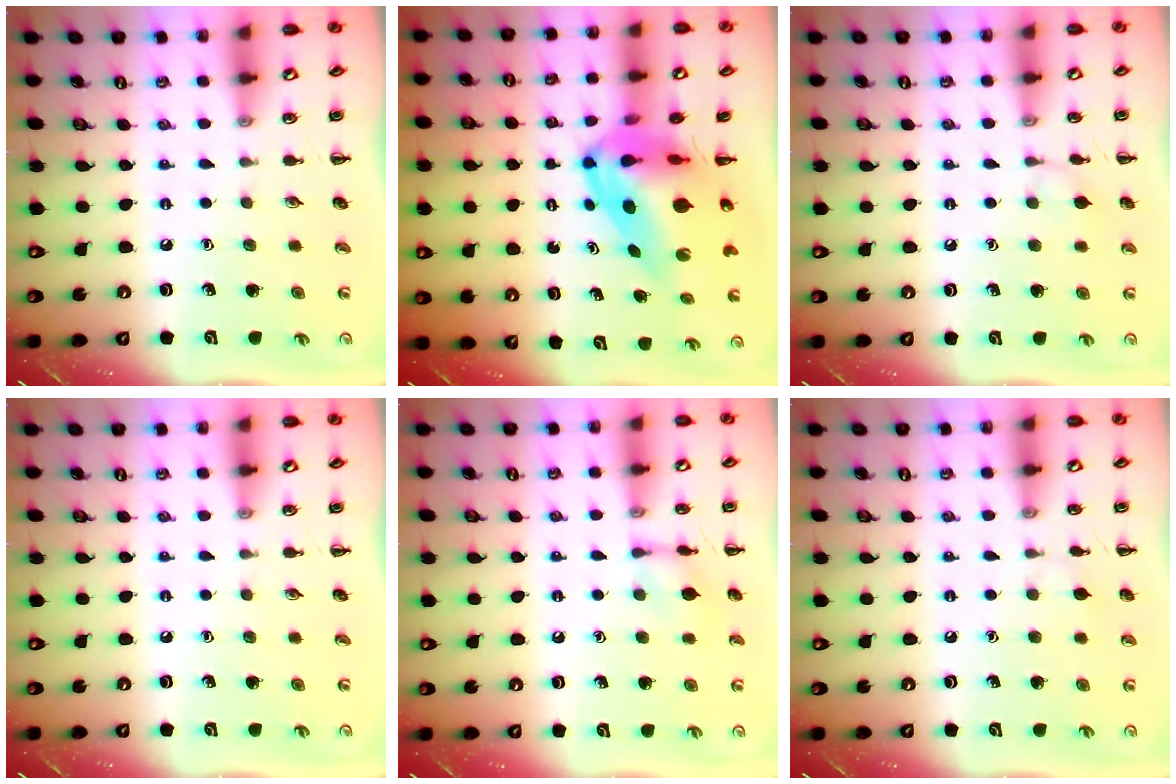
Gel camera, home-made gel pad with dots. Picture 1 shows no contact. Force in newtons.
{"total": 10.7, "press": 10.3, "slide": 2.9}
{"total": 5.4, "press": 5.1, "slide": 1.8}
{"total": 0.0}
{"total": 7.4, "press": 7.3, "slide": 0.7}
{"total": 5.2, "press": 4.9, "slide": 1.5}